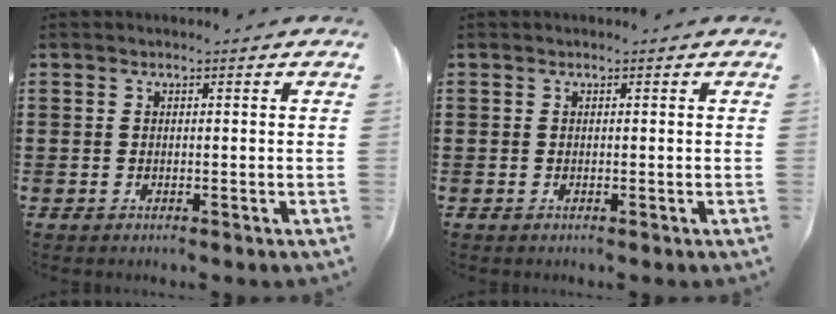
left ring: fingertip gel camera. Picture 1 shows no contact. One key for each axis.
{"total": 0.0}